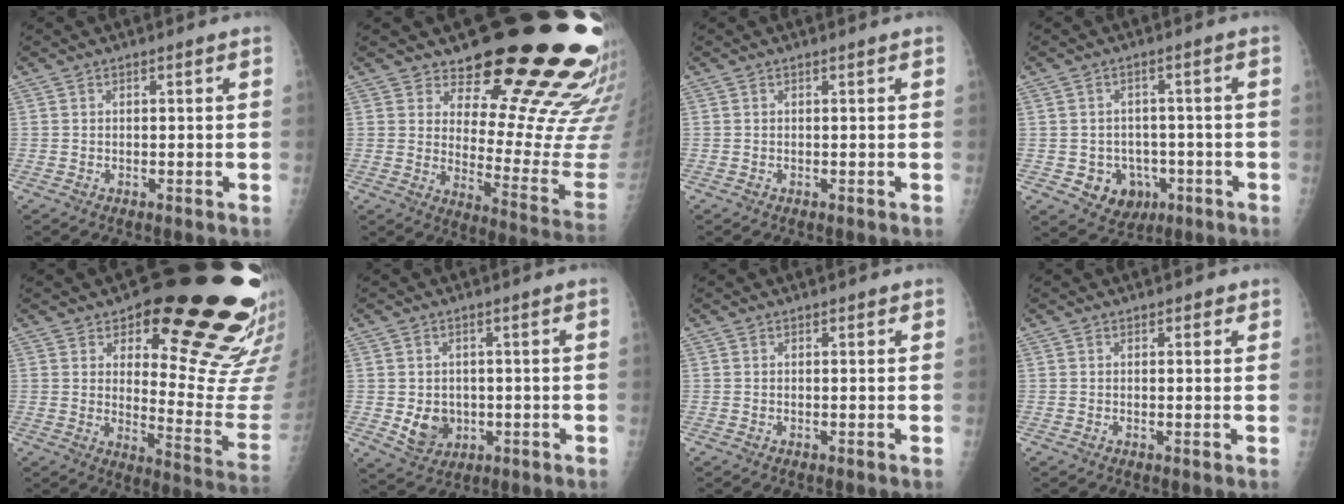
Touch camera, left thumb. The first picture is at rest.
{"total": 23.7, "force": [19.8, 6.9, 11.1], "torque": [-0.103, -0.175, 0.253]}
{"total": 0.0}
{"total": 7.1, "force": [-2.2, 6.2, 2.7], "torque": [-0.015, 0.014, -0.020]}
{"total": 22.7, "force": [15.8, 8.1, 14.2], "torque": [-0.125, -0.119, 0.205]}
{"total": 5.3, "force": [-0.4, 4.5, 2.8], "torque": [-0.026, -0.004, 0.009]}
{"total": 0.5, "force": [0.4, 0.3, 0.2], "torque": [-0.003, -0.003, 0.004]}
{"total": 1.4, "force": [0.9, 0.8, 0.6], "torque": [0.005, -0.003, 0.007]}